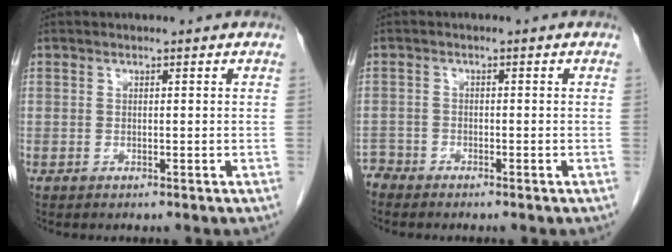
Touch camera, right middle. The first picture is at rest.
{"total": 2.1, "force": [-2.0, 0.3, -0.5], "torque": [0.012, -0.006, -0.040]}